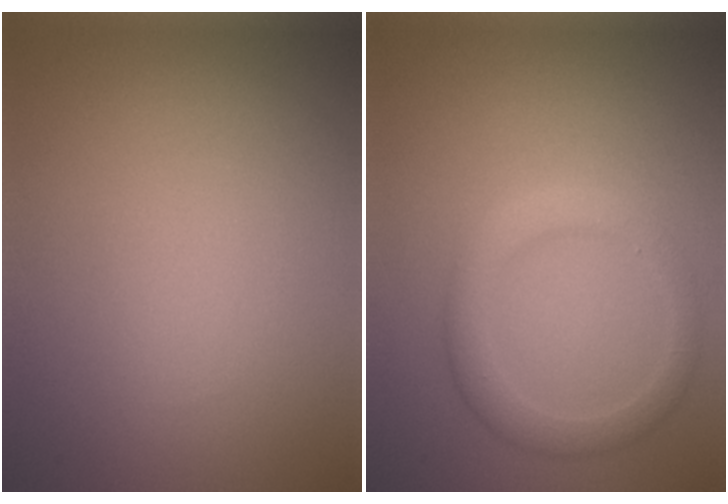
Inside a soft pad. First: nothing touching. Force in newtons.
{"total": 2.8, "press": 2.8, "slide": 0.2}